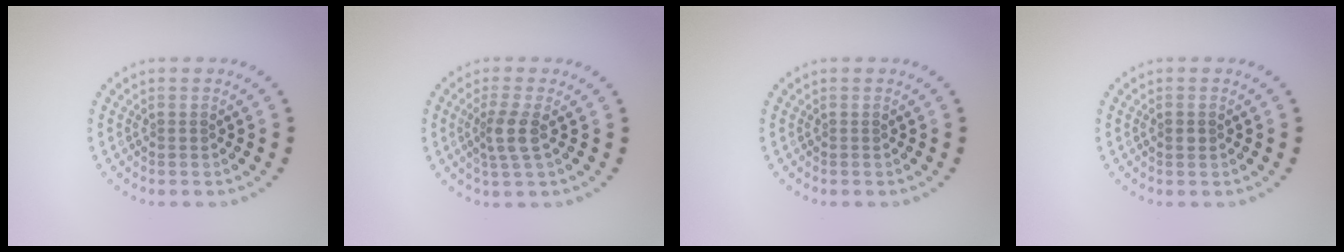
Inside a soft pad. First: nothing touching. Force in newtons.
{"total": 2.5, "press": 2.0, "slide": 1.5}
{"total": 0.0}
{"total": 1.1, "press": 1.1, "slide": 0.0}